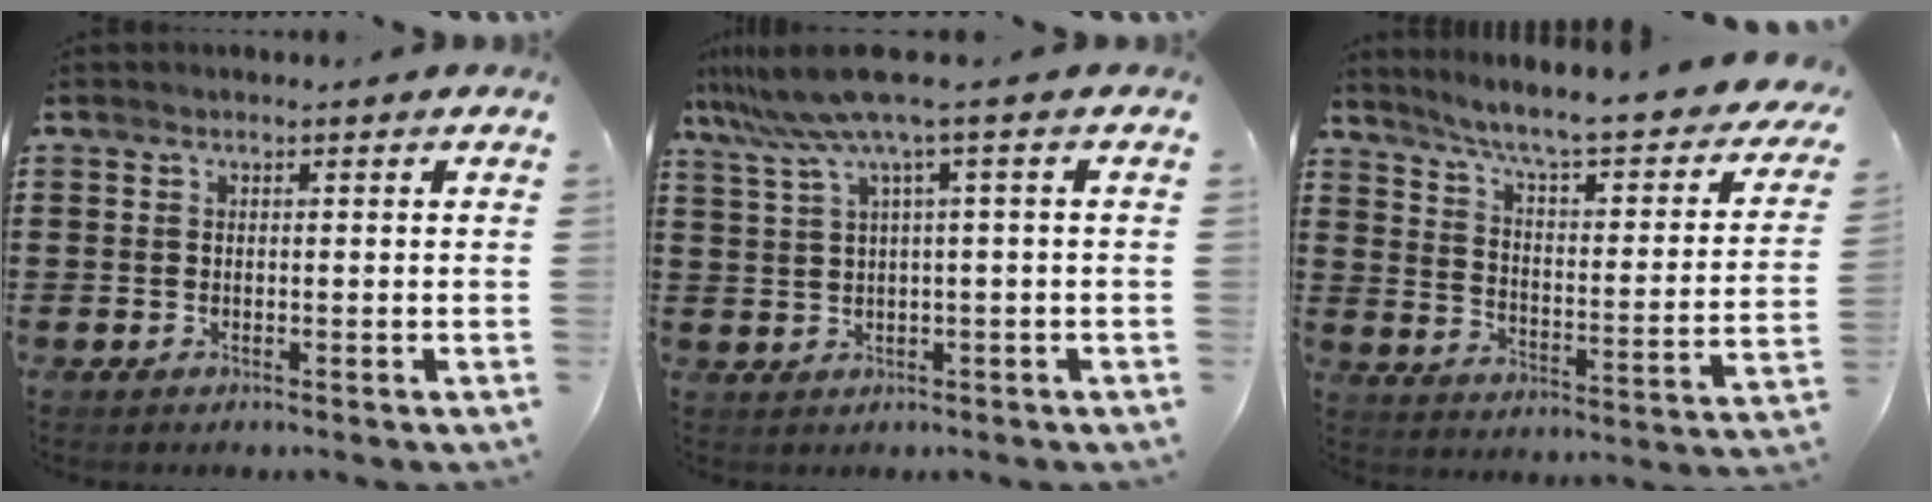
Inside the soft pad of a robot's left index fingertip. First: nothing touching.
{"total": 6.2, "force": [2.5, -0.6, 5.7], "torque": [-0.139, -0.027, 0.036]}
{"total": 6.7, "force": [5.2, 0.0, 4.2], "torque": [-0.102, -0.045, 0.080]}